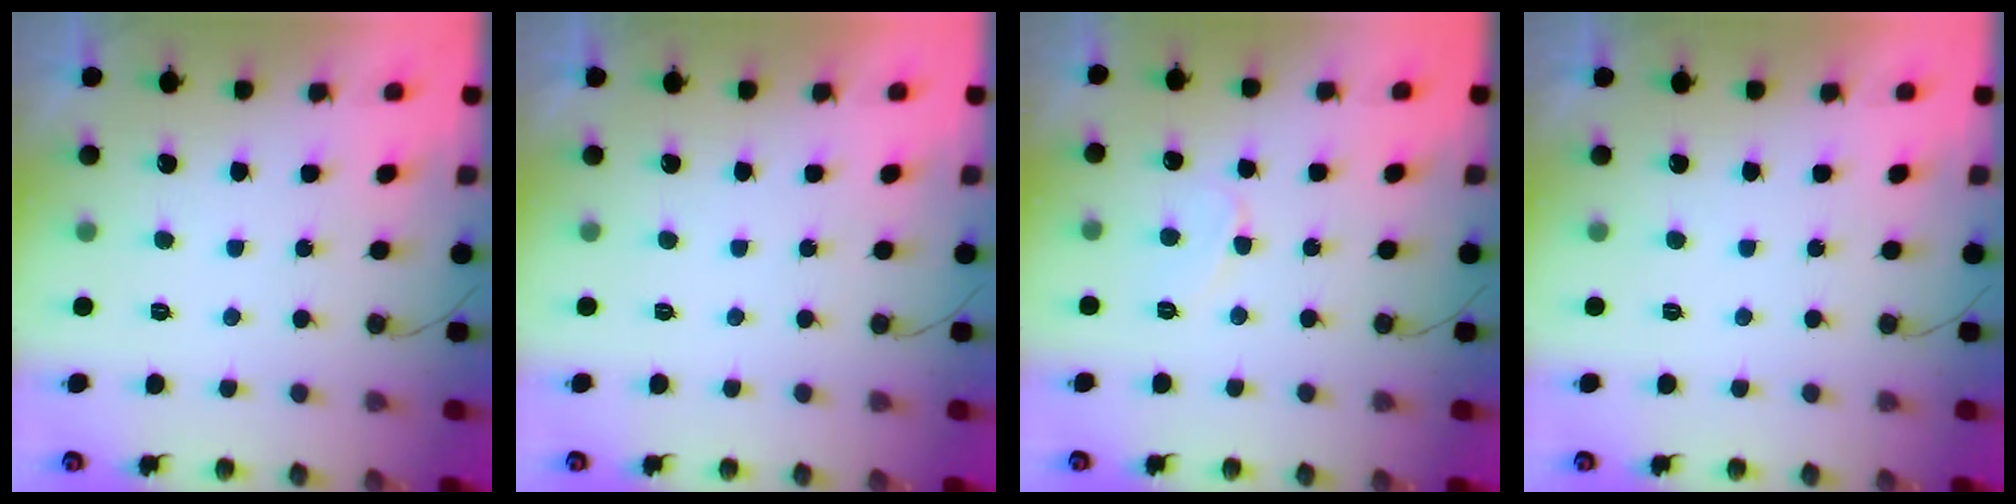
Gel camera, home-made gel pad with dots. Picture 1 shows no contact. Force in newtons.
{"total": 1.8, "press": 1.8, "slide": 0.0}
{"total": 4.7, "press": 4.6, "slide": 0.5}
{"total": 1.8, "press": 1.8, "slide": 0.1}